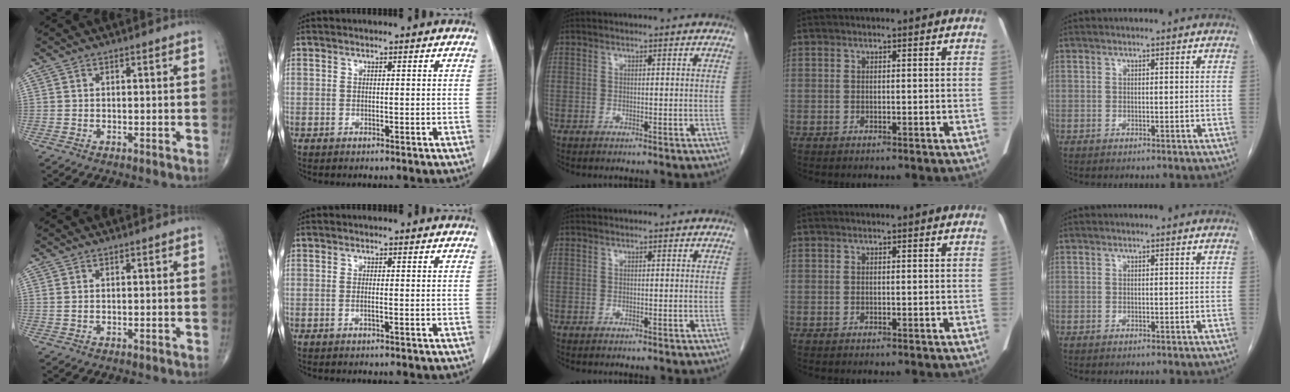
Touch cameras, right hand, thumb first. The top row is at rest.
{"thumb": {"total": 0.8, "force": [0.3, 0.2, 0.7], "torque": [-0.026, 0.007, 0.010]}, "index": {"total": 0.7, "force": [-0.2, 0.0, 0.7], "torque": [-0.015, 0.000, -0.004]}}